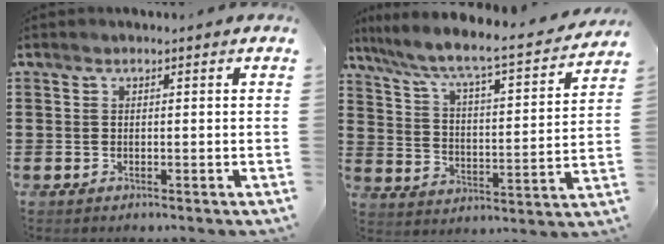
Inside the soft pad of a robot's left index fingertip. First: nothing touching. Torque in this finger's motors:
{"motor_torque": [1.11, -1.03, 0.29, 0.21]}